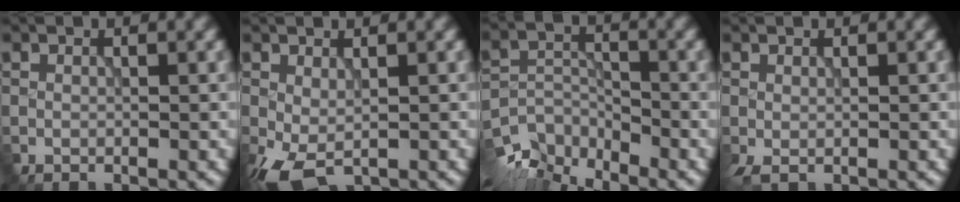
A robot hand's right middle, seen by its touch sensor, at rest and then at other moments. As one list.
[{"total": 4.0, "force": [-1.5, 2.2, 3.0], "torque": [-0.081, -0.011, -0.025]}, {"total": 8.4, "force": [-7.5, 3.1, 1.8], "torque": [-0.023, -0.009, -0.121]}, {"total": 1.2, "force": [-0.3, 0.5, 1.0], "torque": [-0.032, -0.006, -0.005]}]